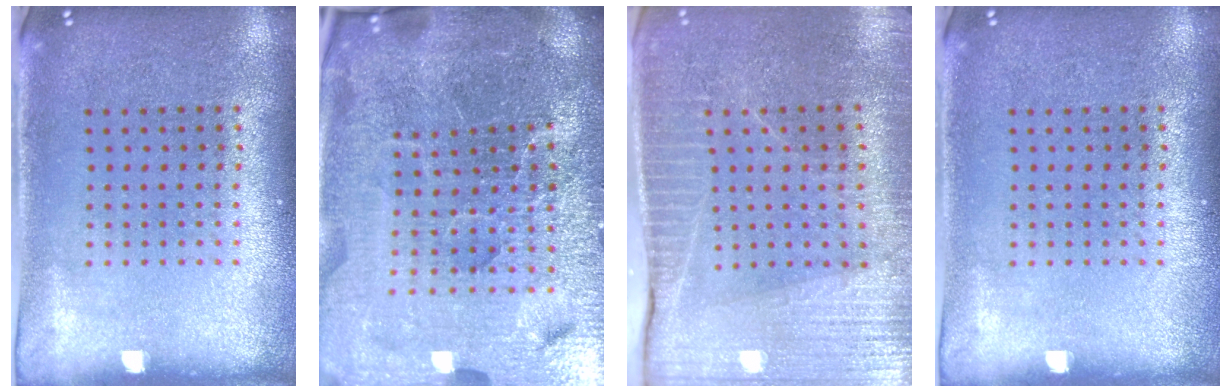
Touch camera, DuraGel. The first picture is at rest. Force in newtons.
{"total": 7.1, "press": 6.2, "slide": 3.4}
{"total": 3.6, "press": 3.5, "slide": 0.4}
{"total": 0.0}